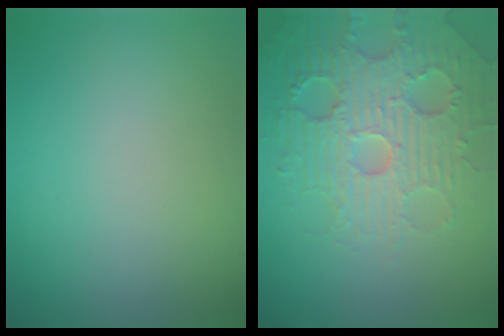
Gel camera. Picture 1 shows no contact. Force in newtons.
{"total": 4.7, "press": 4.7, "slide": 0.9}